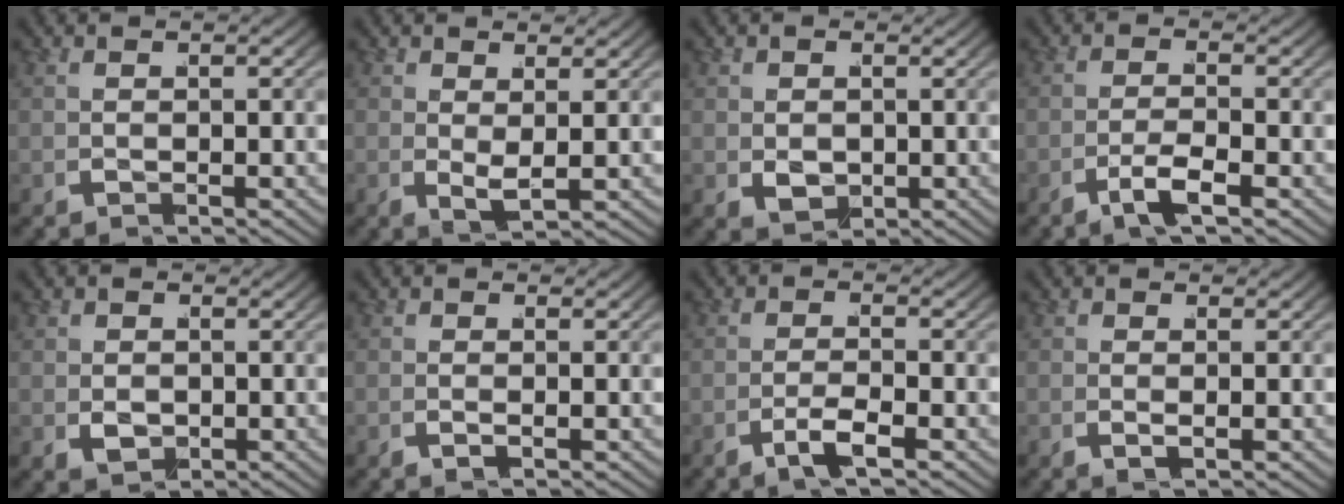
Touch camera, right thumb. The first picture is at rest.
{"total": 1.4, "force": [0.7, 0.6, 1.0], "torque": [-0.019, -0.010, 0.012]}
{"total": 2.6, "force": [-0.2, 2.2, 1.5], "torque": [-0.029, -0.023, 0.003]}
{"total": 2.3, "force": [-2.0, 0.3, 1.1], "torque": [-0.026, -0.005, -0.042]}
{"total": 2.3, "force": [-0.1, 1.9, 1.2], "torque": [-0.025, -0.021, 0.004]}
{"total": 0.0}
{"total": 2.1, "force": [-1.9, 0.2, 0.9], "torque": [-0.019, -0.005, -0.040]}
{"total": 0.0}